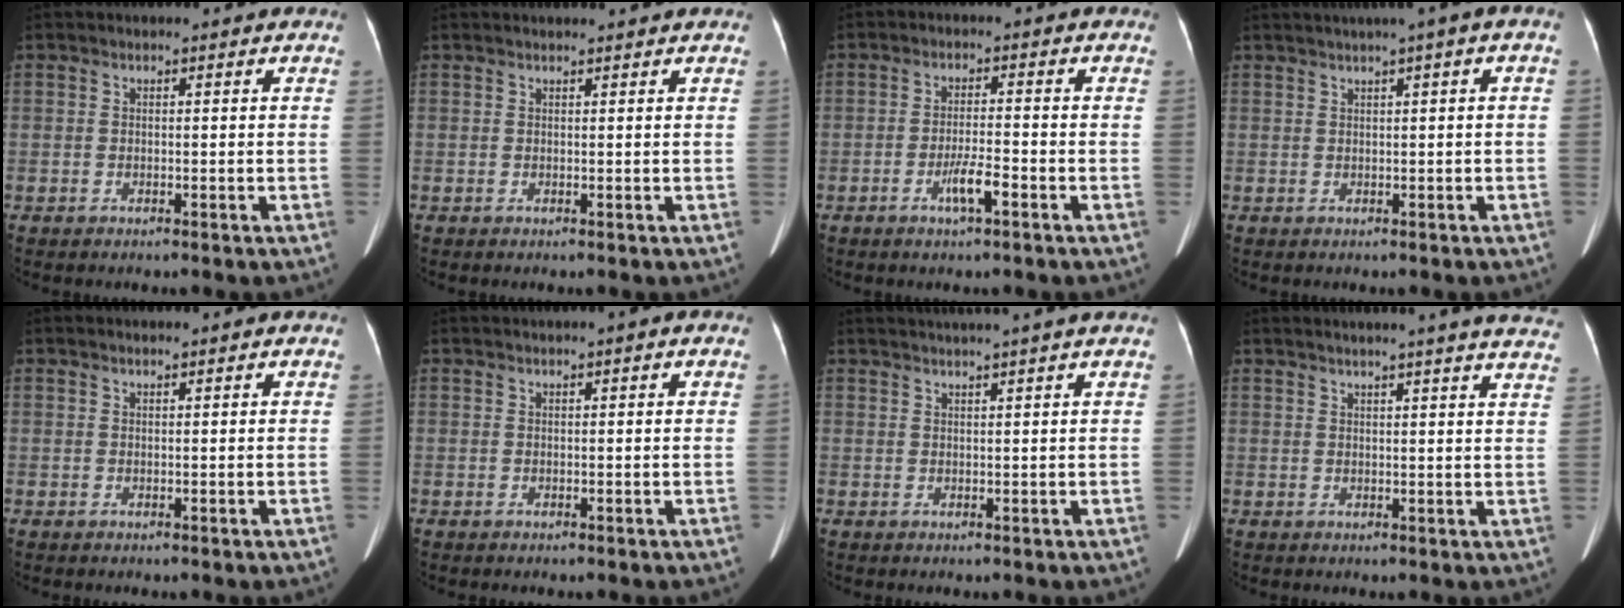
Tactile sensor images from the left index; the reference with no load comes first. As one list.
[{"total": 2.6, "force": [2.4, -0.4, 0.8], "torque": [-0.010, 0.014, 0.032]}, {"total": 3.8, "force": [-2.1, 0.2, 3.1], "torque": [-0.061, -0.005, -0.038]}, {"total": 4.7, "force": [2.2, -0.3, 4.2], "torque": [-0.067, 0.025, 0.034]}, {"total": 0.7, "force": [0.5, -0.1, 0.4], "torque": [-0.009, 0.003, 0.014]}, {"total": 1.2, "force": [0.6, 0.1, 1.0], "torque": [-0.019, 0.014, 0.009]}, {"total": 6.3, "force": [5.2, -1.7, 3.1], "torque": [-0.038, 0.018, 0.067]}, {"total": 18.0, "force": [15.9, 0.0, 8.3], "torque": [-0.114, -0.023, 0.181]}]